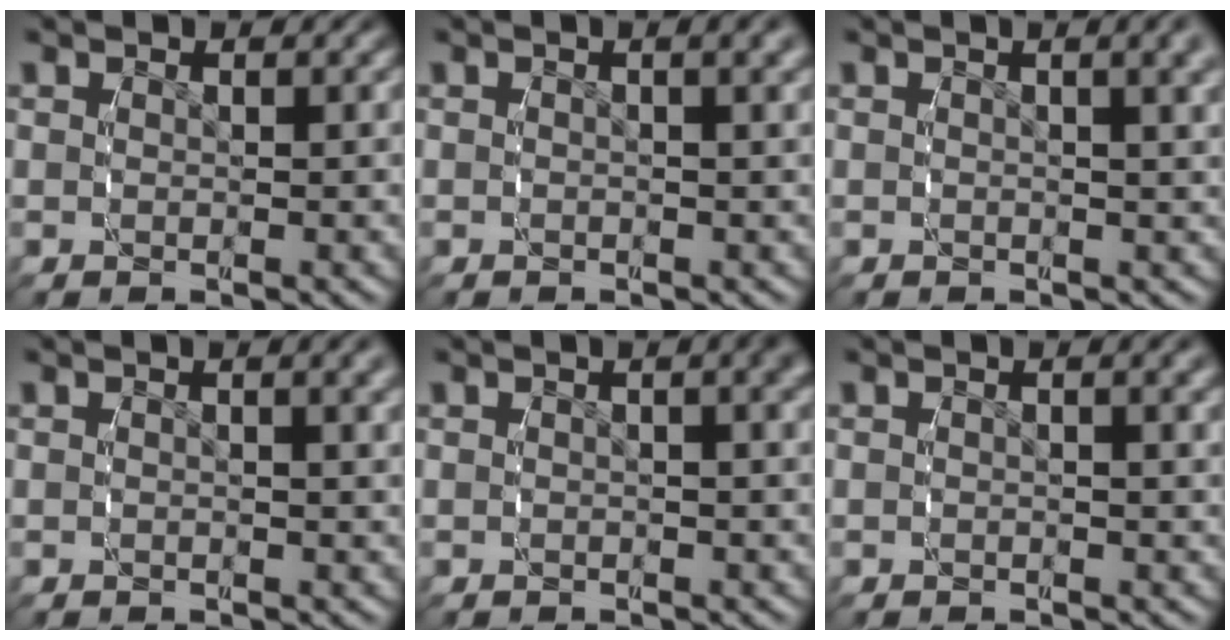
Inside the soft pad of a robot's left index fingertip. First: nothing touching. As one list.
[{"total": 1.1, "force": [0.1, -0.3, 1.0], "torque": [-0.012, 0.003, 0.000]}, {"total": 2.7, "force": [1.4, 0.3, 2.3], "torque": [-0.024, 0.008, 0.016]}, {"total": 0.8, "force": [0.1, -0.3, 0.7], "torque": [-0.007, 0.001, -0.001]}, {"total": 1.2, "force": [-0.1, 0.0, 1.2], "torque": [-0.008, 0.004, -0.005]}, {"total": 0.7, "force": [-0.3, -0.3, 0.6], "torque": [-0.005, 0.001, -0.006]}]